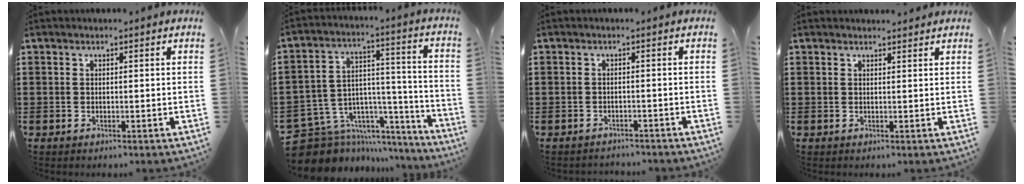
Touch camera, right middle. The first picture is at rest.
{"total": 8.1, "force": [-6.5, 4.8, 1.3], "torque": [-0.048, -0.002, -0.120]}
{"total": 1.5, "force": [-1.4, 0.2, 0.0], "torque": [-0.004, 0.002, -0.032]}
{"total": 1.0, "force": [0.9, 0.1, 0.1], "torque": [0.004, -0.003, 0.016]}